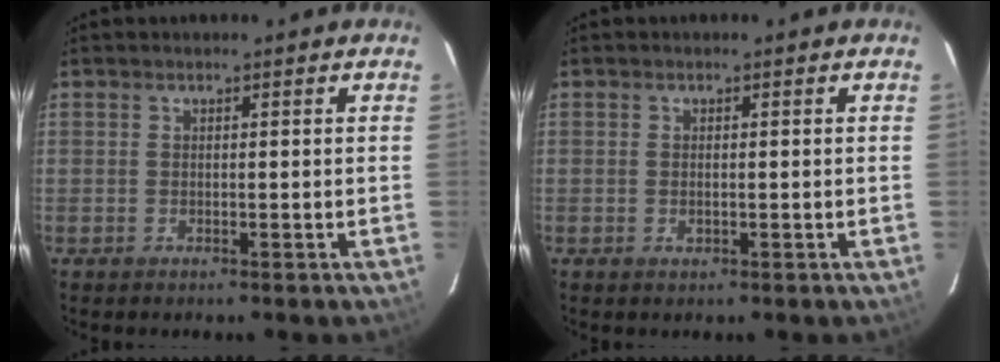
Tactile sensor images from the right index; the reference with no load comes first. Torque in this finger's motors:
{"motor_torque": [0.21, 0.16, -0.01, 0.02]}